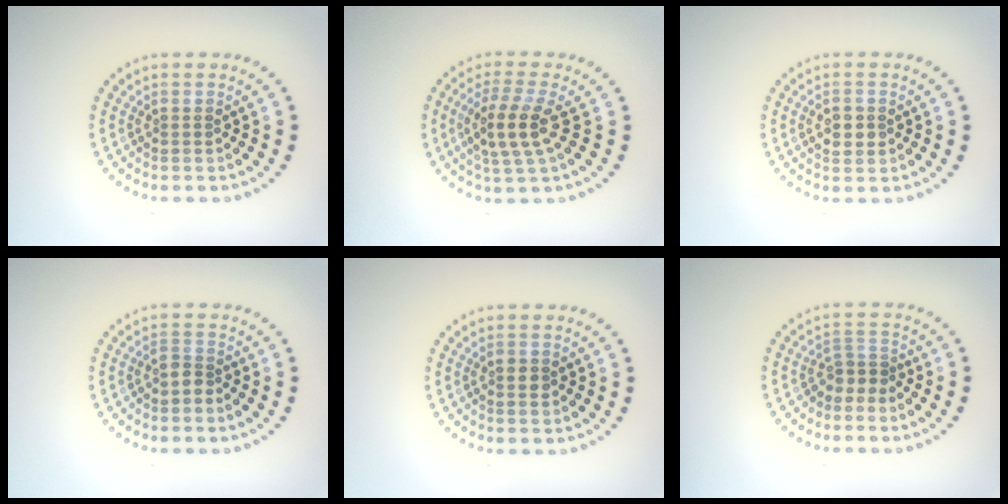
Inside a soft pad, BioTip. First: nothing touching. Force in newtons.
{"total": 3.9, "press": 3.5, "slide": 1.8}
{"total": 2.0, "press": 2.0, "slide": 0.2}
{"total": 1.6, "press": 1.3, "slide": 1.0}
{"total": 0.9, "press": 0.8, "slide": 0.2}
{"total": 2.0, "press": 1.3, "slide": 1.5}